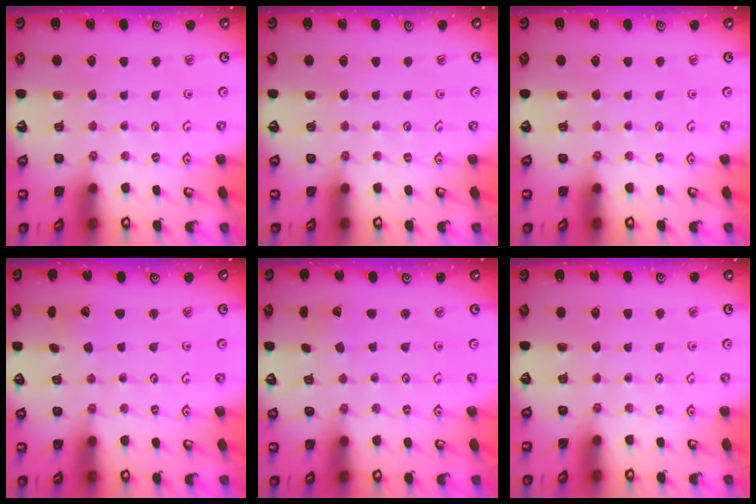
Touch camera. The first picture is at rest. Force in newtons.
{"total": 0.0}
{"total": 0.0}
{"total": 1.8, "press": 1.7, "slide": 0.1}
{"total": 0.0}
{"total": 0.0}